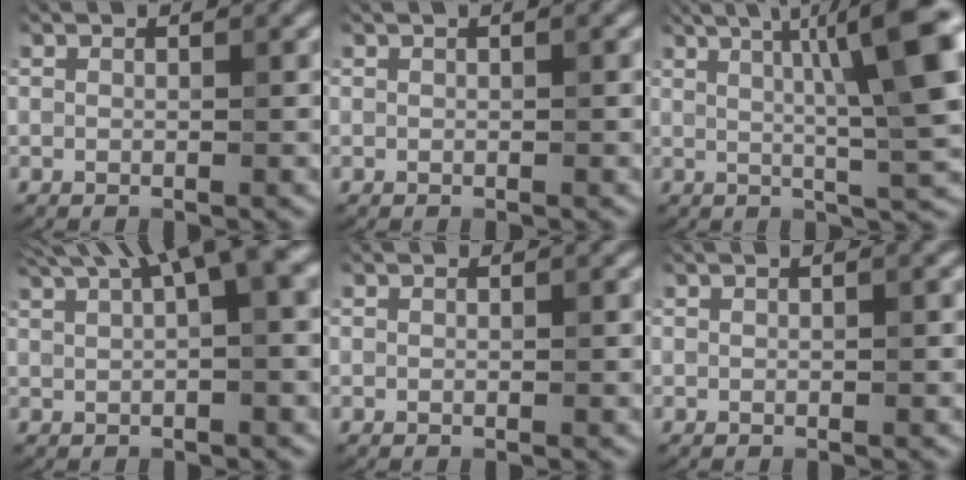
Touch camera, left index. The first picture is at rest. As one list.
[{"total": 0.6, "force": [0.2, 0.1, 0.5], "torque": [-0.007, 0.006, 0.002]}, {"total": 11.7, "force": [3.3, 2.3, 11.0], "torque": [-0.129, 0.012, 0.047]}, {"total": 8.5, "force": [4.5, 2.3, 6.9], "torque": [-0.091, 0.033, 0.075]}, {"total": 0.0}, {"total": 1.0, "force": [0.4, 0.2, 0.9], "torque": [-0.013, 0.007, 0.002]}]